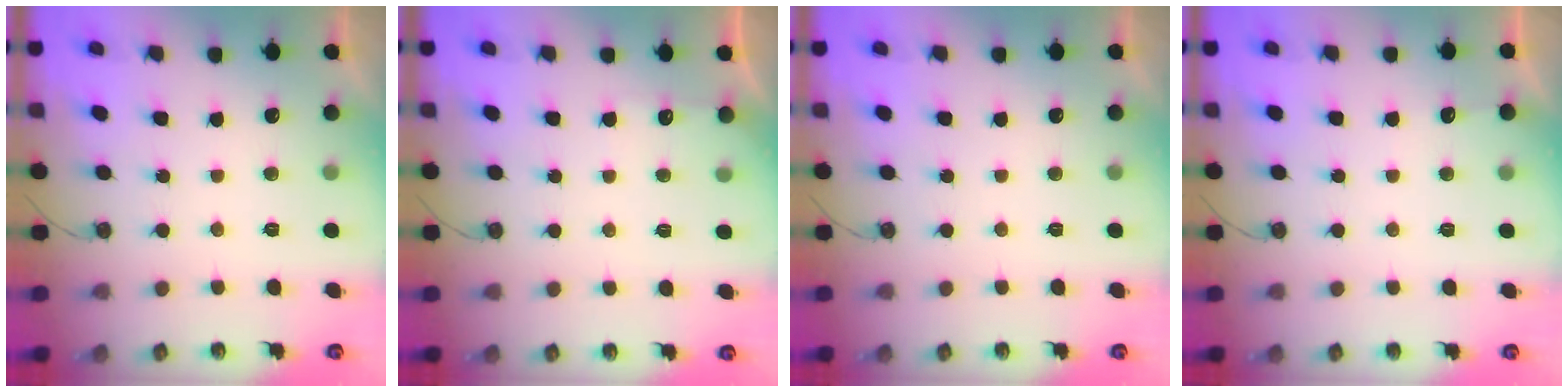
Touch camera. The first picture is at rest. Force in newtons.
{"total": 5.4, "press": 5.4, "slide": 0.6}
{"total": 0.0}
{"total": 2.8, "press": 2.8, "slide": 0.4}